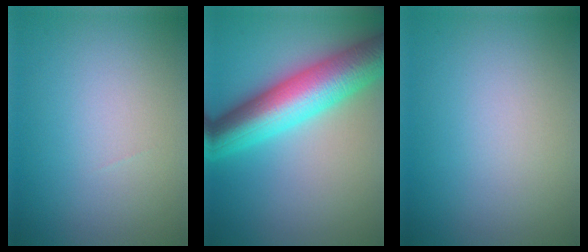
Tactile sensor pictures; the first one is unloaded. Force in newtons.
{"total": 10.1, "press": 10.1, "slide": 0.1}
{"total": 0.0}